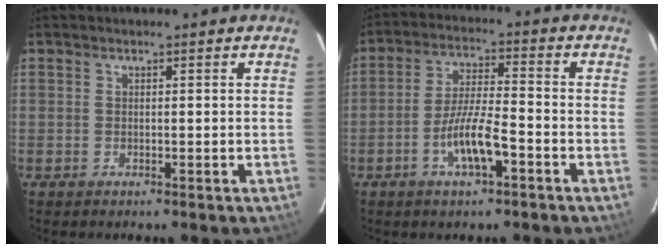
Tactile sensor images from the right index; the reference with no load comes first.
{"total": 8.0, "force": [-3.9, 1.5, 6.9], "torque": [-0.136, -0.002, -0.070]}